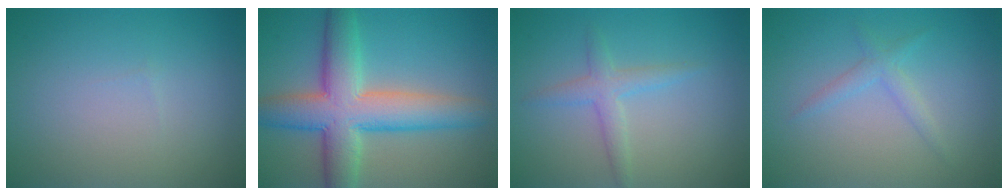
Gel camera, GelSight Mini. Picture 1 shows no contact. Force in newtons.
{"total": 9.0, "press": 9.0, "slide": 0.2}
{"total": 2.2, "press": 2.2, "slide": 0.1}
{"total": 1.6, "press": 1.6, "slide": 0.1}